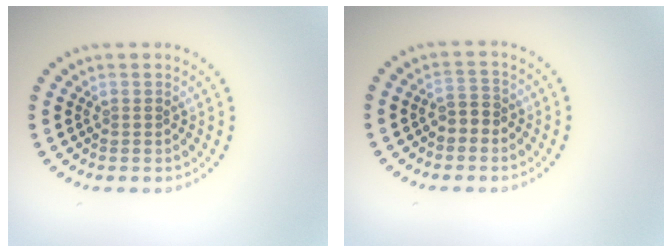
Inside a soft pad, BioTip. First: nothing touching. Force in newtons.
{"total": 1.9, "press": 1.7, "slide": 0.8}